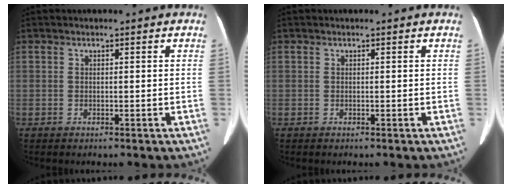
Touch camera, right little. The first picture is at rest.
{"total": 0.0}